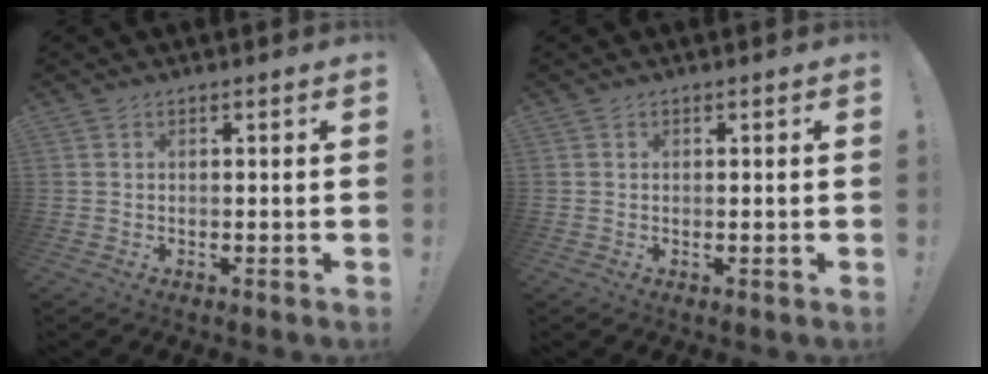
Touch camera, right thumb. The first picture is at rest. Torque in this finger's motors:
{"motor_torque": [-0.09, 0.25, -0.02, -0.52, 0.13]}